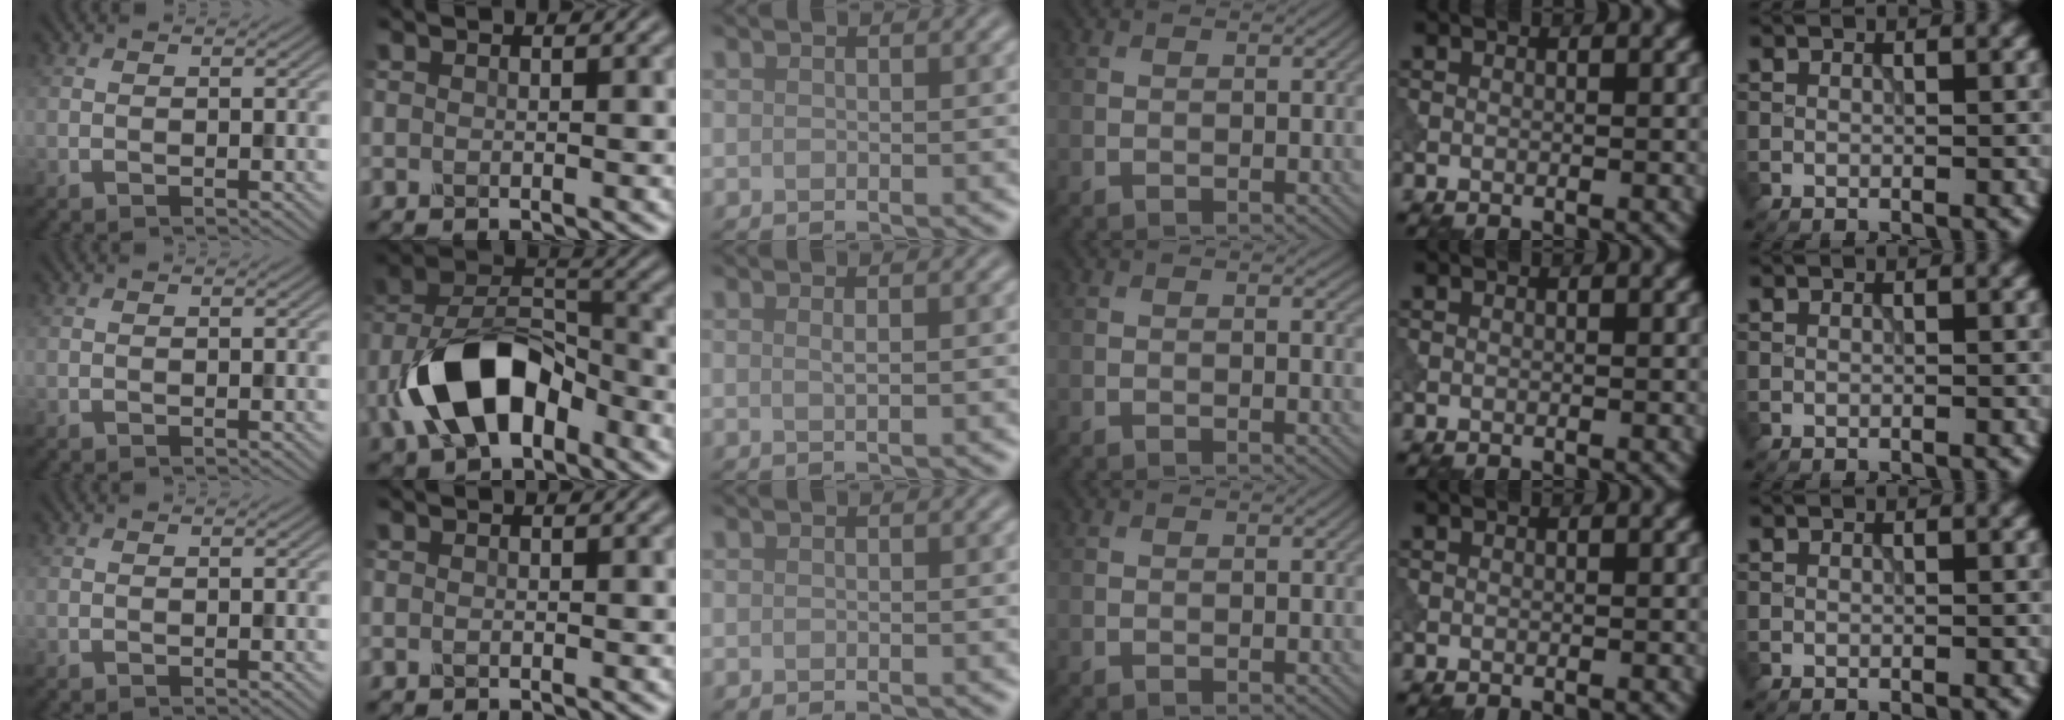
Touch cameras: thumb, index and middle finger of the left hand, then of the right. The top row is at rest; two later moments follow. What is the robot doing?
{"motion": "dispense", "object": "dispenser bottle"}